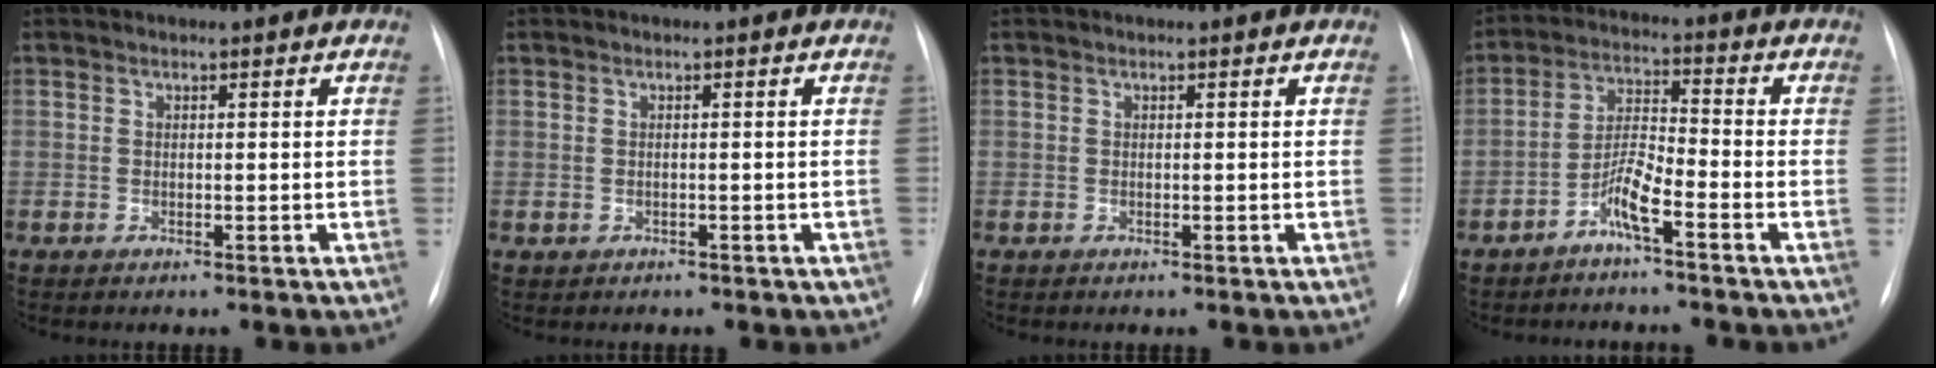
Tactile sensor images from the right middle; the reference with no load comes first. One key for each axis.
{"total": 0.8, "fx": -0.5, "fy": 0.6, "fz": 0.3, "tx": -0.011, "ty": 0.004, "tz": 0.001}
{"total": 0.0}
{"total": 5.0, "fx": -3.3, "fy": 0.3, "fz": 3.8, "tx": -0.085, "ty": 0.010, "tz": -0.067}